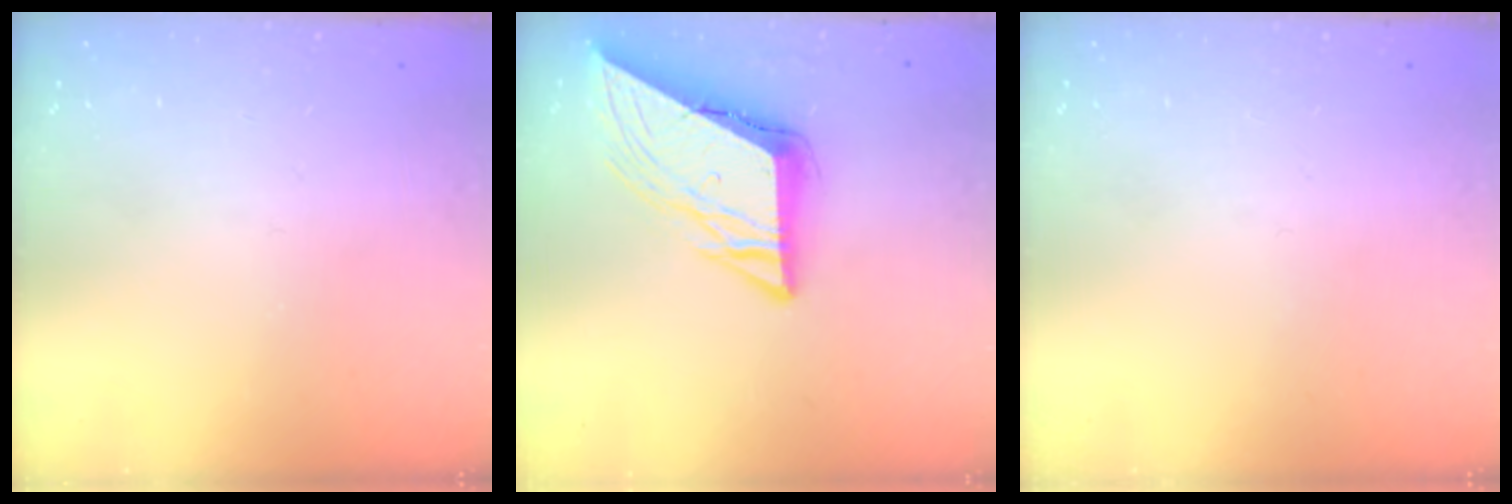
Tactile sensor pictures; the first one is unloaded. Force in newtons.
{"total": 12.0, "press": 12.0, "slide": 1.3}
{"total": 0.0}